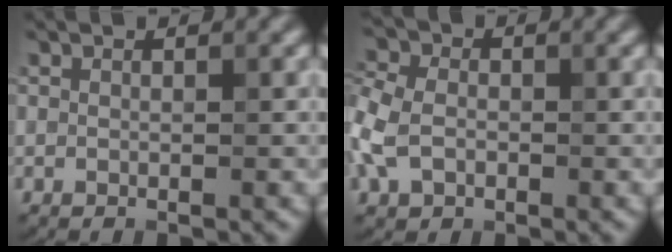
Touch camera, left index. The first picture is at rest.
{"total": 5.8, "force": [-1.0, 4.6, 3.5], "torque": [-0.091, 0.002, -0.028]}